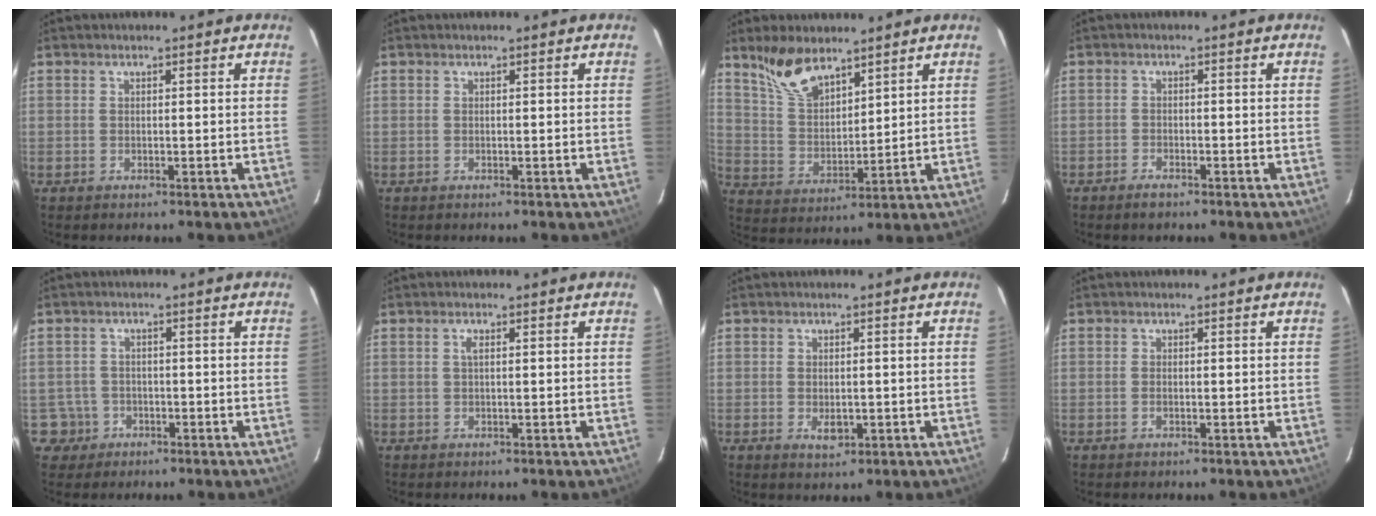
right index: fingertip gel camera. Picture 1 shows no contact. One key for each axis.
{"total": 0.0}
{"total": 9.8, "fx": 7.4, "fy": 4.0, "fz": 5.1, "tx": -0.097, "ty": 0.011, "tz": 0.156}
{"total": 2.1, "fx": -1.7, "fy": 0.8, "fz": 0.9, "tx": -0.026, "ty": 0.001, "tz": -0.034}
{"total": 4.0, "fx": -1.5, "fy": 3.7, "fz": -0.2, "tx": -0.001, "ty": 0.019, "tz": -0.026}
{"total": 0.9, "fx": 0.2, "fy": 0.2, "fz": 0.8, "tx": -0.018, "ty": 0.002, "tz": 0.002}
{"total": 2.8, "fx": -0.7, "fy": 1.8, "fz": 2.1, "tx": -0.036, "ty": -0.006, "tz": -0.008}
{"total": 0.7, "fx": -0.3, "fy": 0.3, "fz": 0.5, "tx": -0.014, "ty": -0.001, "tz": -0.005}